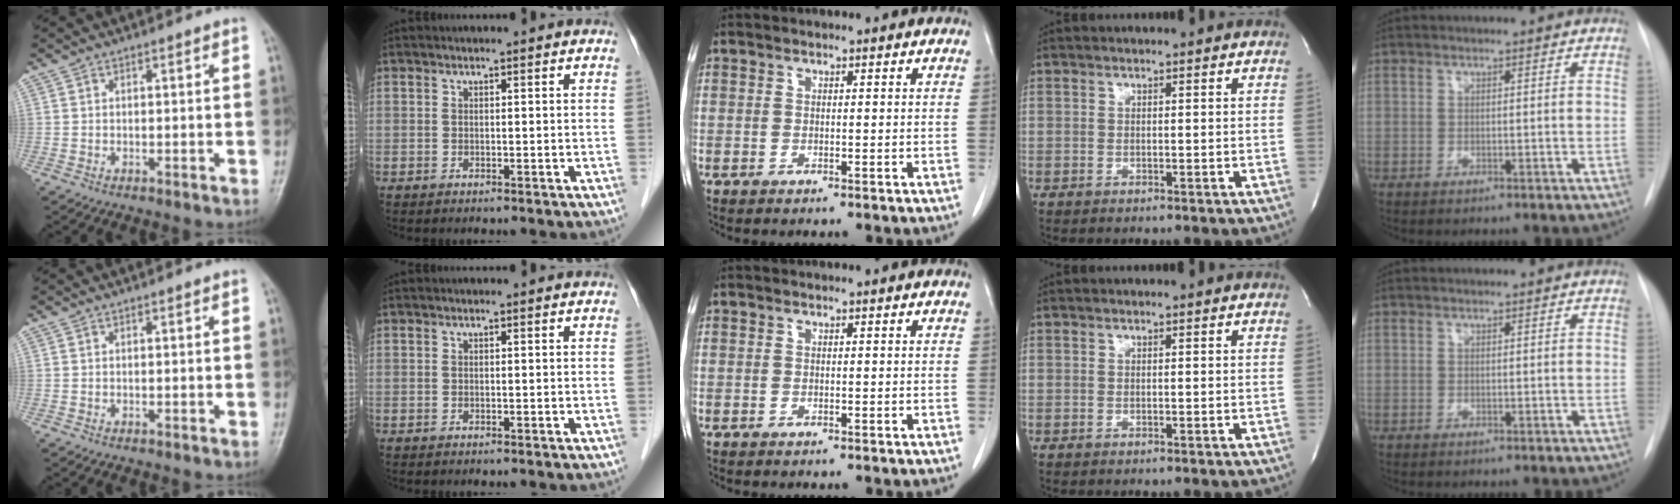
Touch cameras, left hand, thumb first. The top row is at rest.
{}